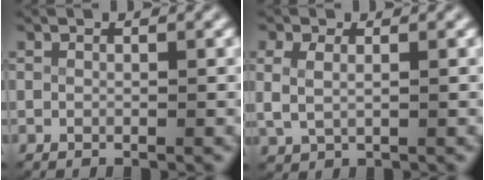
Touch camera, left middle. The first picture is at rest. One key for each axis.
{"total": 3.1, "fx": 0.6, "fy": 2.5, "fz": 1.8, "tx": -0.056, "ty": -0.006, "tz": 0.019}